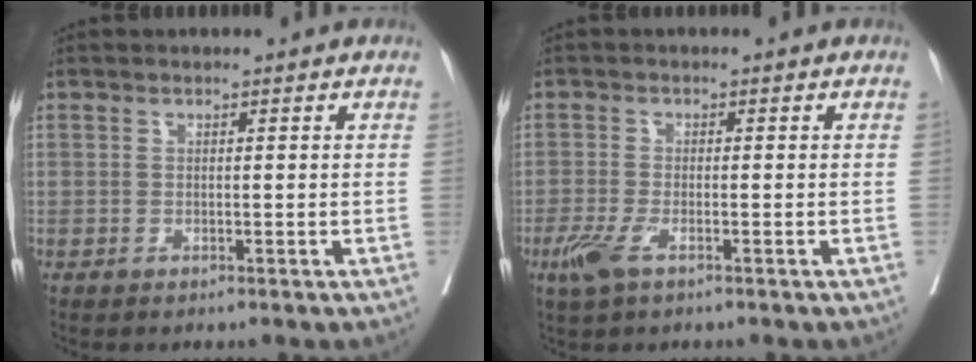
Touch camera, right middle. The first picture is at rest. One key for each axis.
{"total": 3.4, "fx": -1.9, "fy": 1.0, "fz": 2.7, "tx": -0.064, "ty": -0.006, "tz": -0.037}